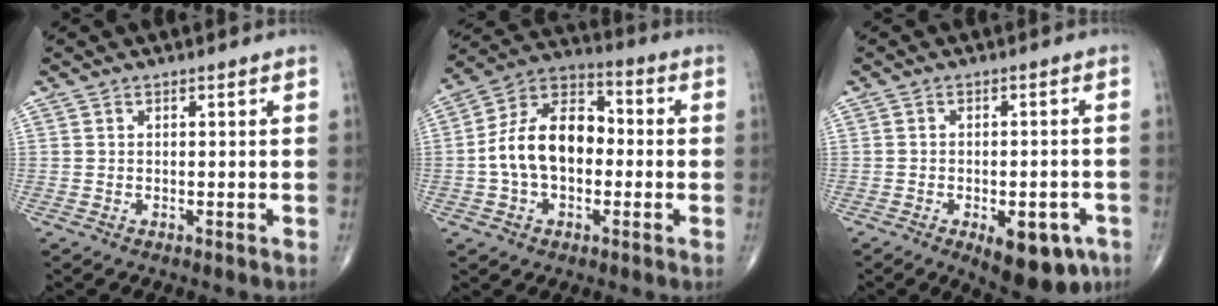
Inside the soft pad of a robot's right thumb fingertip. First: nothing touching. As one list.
[{"total": 14.7, "force": [-1.0, 9.6, 11.1], "torque": [-0.180, 0.040, -0.029]}, {"total": 11.0, "force": [-5.4, 5.2, 8.1], "torque": [-0.082, 0.012, -0.064]}]